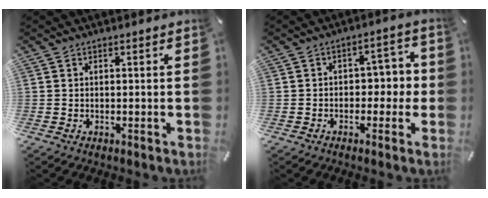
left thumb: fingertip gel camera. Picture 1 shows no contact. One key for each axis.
{"total": 5.8, "fx": -0.9, "fy": 4.1, "fz": 4.0, "tx": -0.052, "ty": 0.011, "tz": -0.025}